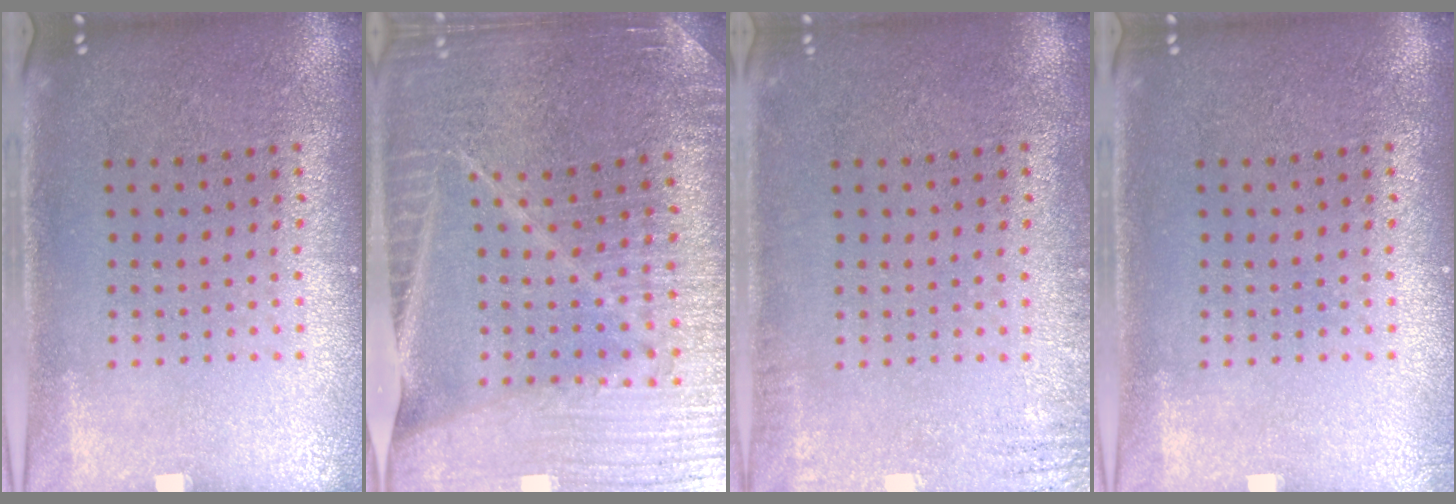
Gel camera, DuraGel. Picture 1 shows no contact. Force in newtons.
{"total": 3.6, "press": 3.5, "slide": 0.7}
{"total": 2.1, "press": 2.1, "slide": 0.2}
{"total": 0.8, "press": 0.7, "slide": 0.4}